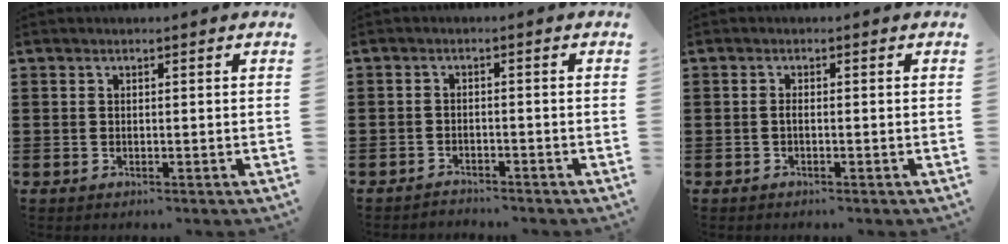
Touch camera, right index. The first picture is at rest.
{"total": 1.8, "force": [-1.8, 0.3, -0.1], "torque": [-0.005, 0.004, -0.040]}
{"total": 0.8, "force": [-0.5, 0.1, 0.7], "torque": [-0.015, -0.004, -0.008]}